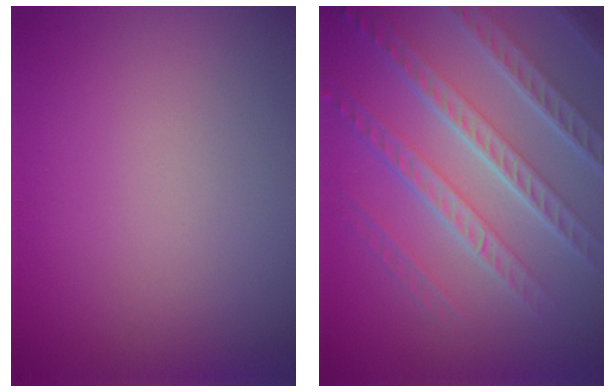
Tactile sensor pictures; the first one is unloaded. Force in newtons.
{"total": 7.6, "press": 5.3, "slide": 5.5}